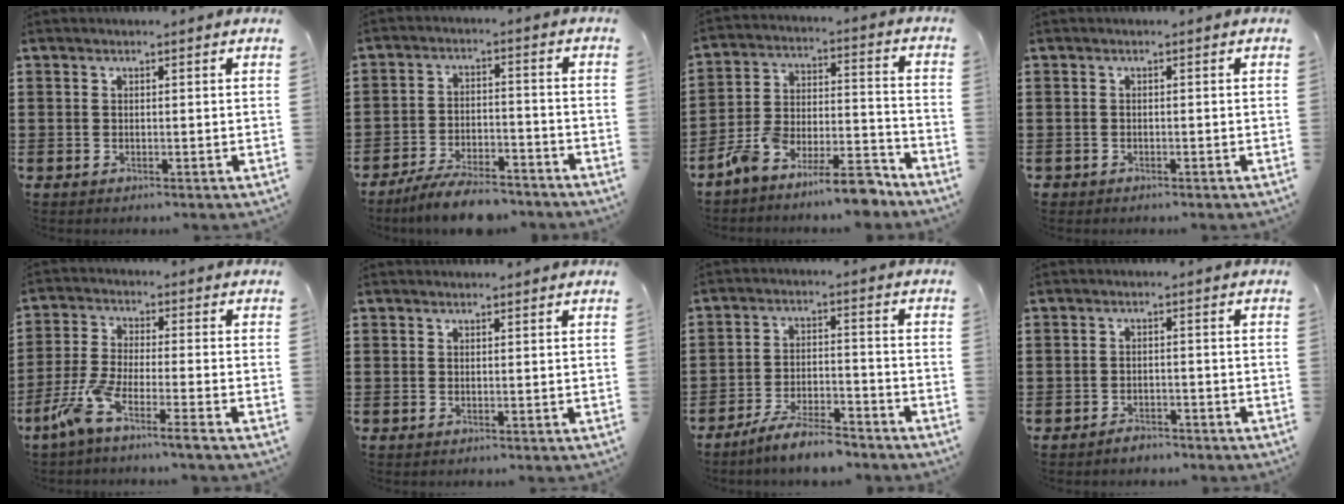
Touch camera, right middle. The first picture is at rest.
{"total": 6.9, "force": [-6.3, 1.1, 2.5], "torque": [-0.047, 0.008, -0.120]}
{"total": 10.4, "force": [-9.4, 1.5, 4.1], "torque": [-0.067, 0.028, -0.183]}
{"total": 0.7, "force": [-0.6, 0.4, 0.0], "torque": [-0.002, 0.002, -0.014]}
{"total": 6.4, "force": [-4.9, -0.1, 4.1], "torque": [-0.108, -0.018, -0.101]}
{"total": 0.0}
{"total": 6.2, "force": [-5.6, 0.6, 2.5], "torque": [-0.054, -0.001, -0.109]}
{"total": 1.8, "force": [-1.7, 0.5, 0.2], "torque": [-0.009, 0.002, -0.037]}